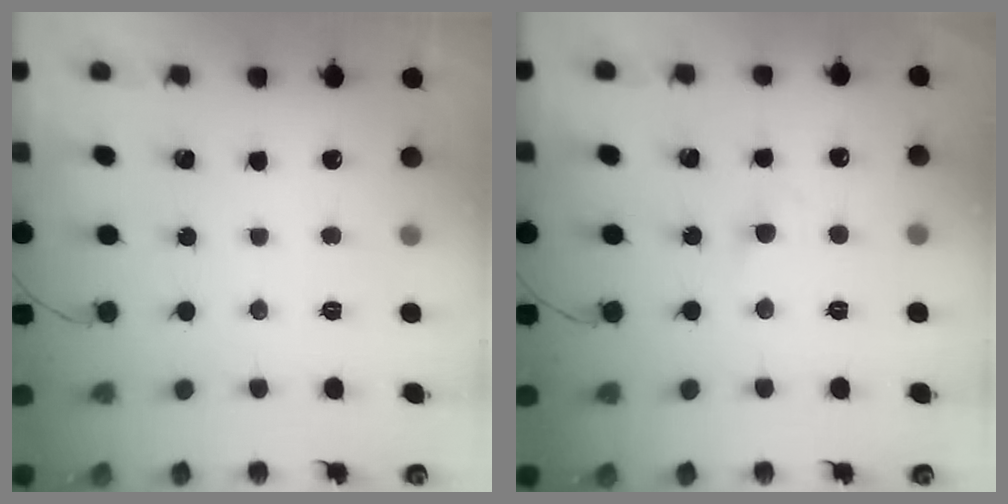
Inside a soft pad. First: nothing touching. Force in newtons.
{"total": 2.4, "press": 2.2, "slide": 0.9}